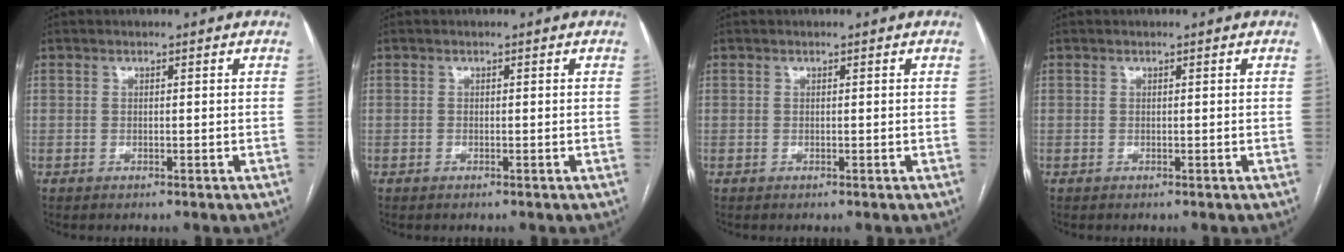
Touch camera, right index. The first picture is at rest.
{"total": 0.0}
{"total": 0.0}
{"total": 0.0}